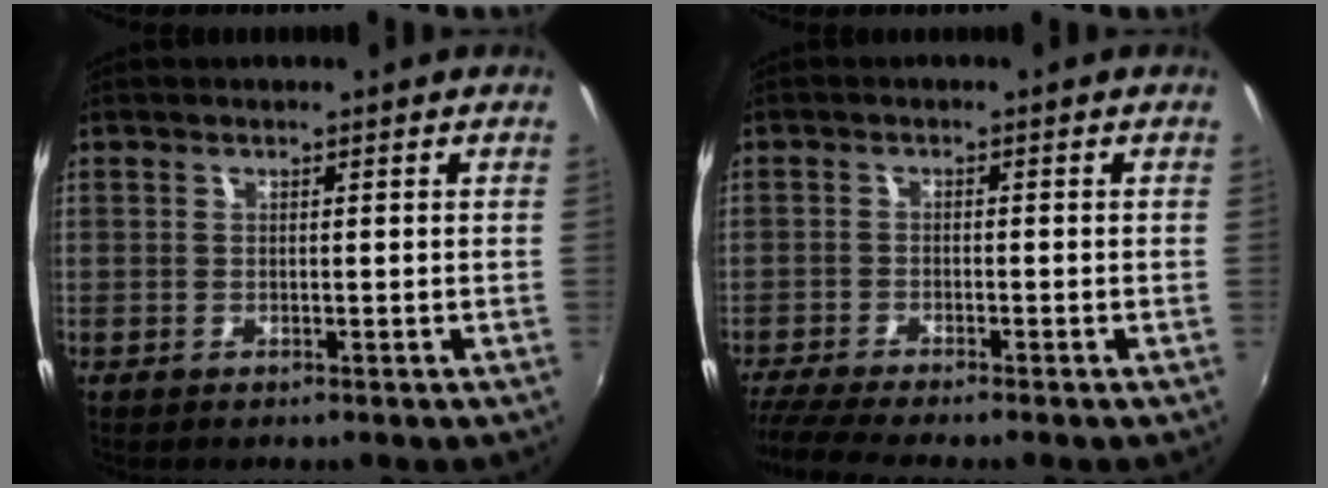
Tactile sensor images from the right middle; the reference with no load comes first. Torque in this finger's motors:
{"motor_torque": [0.41, -0.42, 0.07, 0.04]}